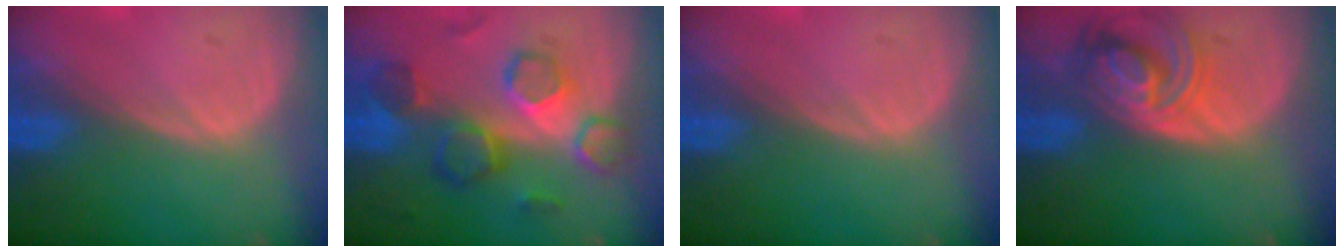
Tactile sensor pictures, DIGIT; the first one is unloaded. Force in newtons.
{"total": 8.7, "press": 8.4, "slide": 2.0}
{"total": 0.0}
{"total": 8.0, "press": 7.0, "slide": 3.8}